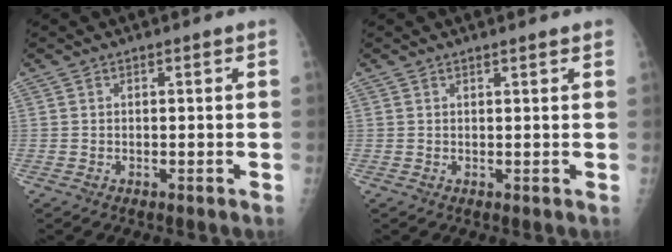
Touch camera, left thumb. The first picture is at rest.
{"total": 1.7, "force": [1.4, 0.1, 0.9], "torque": [-0.006, 0.002, 0.018]}